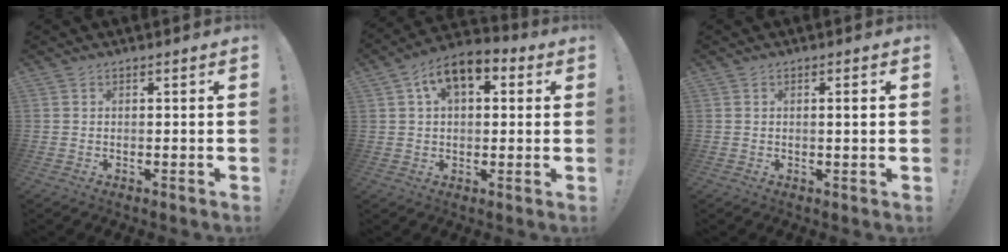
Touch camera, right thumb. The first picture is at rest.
{"total": 10.0, "force": [4.4, 5.6, 7.0], "torque": [-0.113, -0.004, 0.079]}
{"total": 2.4, "force": [0.3, -0.1, 2.4], "torque": [-0.029, -0.007, 0.000]}